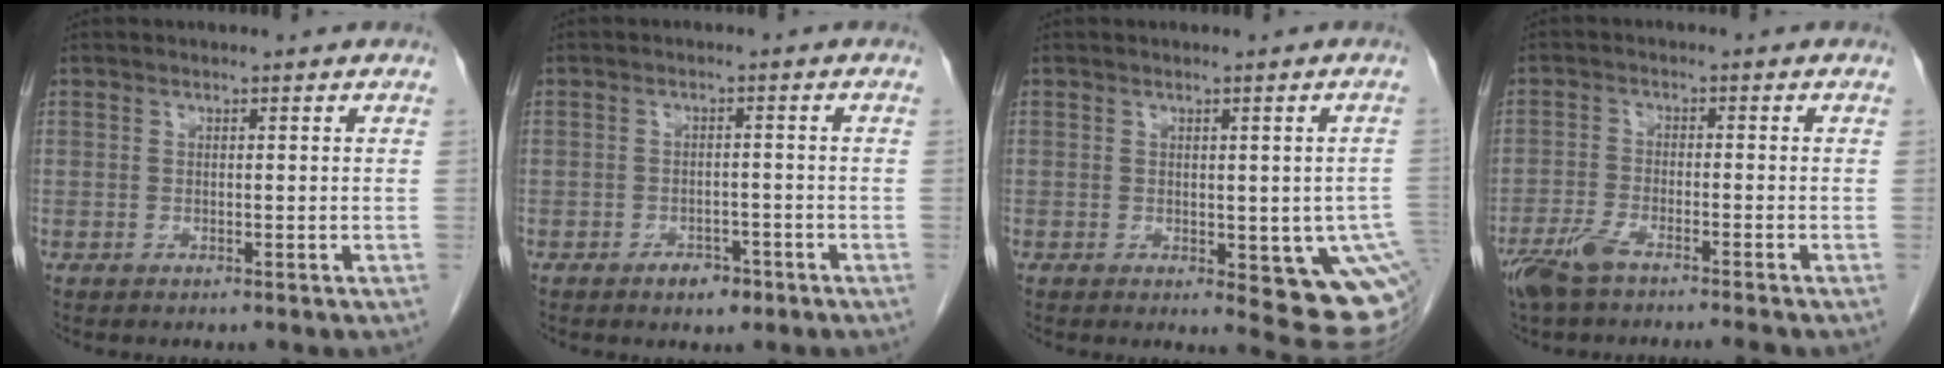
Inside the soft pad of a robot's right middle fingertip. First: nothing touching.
{"total": 3.0, "force": [-2.0, 1.7, 1.6], "torque": [-0.019, 0.005, -0.023]}
{"total": 11.5, "force": [-2.8, 4.1, 10.3], "torque": [-0.111, -0.011, -0.022]}
{"total": 6.7, "force": [-5.3, 0.3, 4.1], "torque": [-0.075, -0.014, -0.097]}